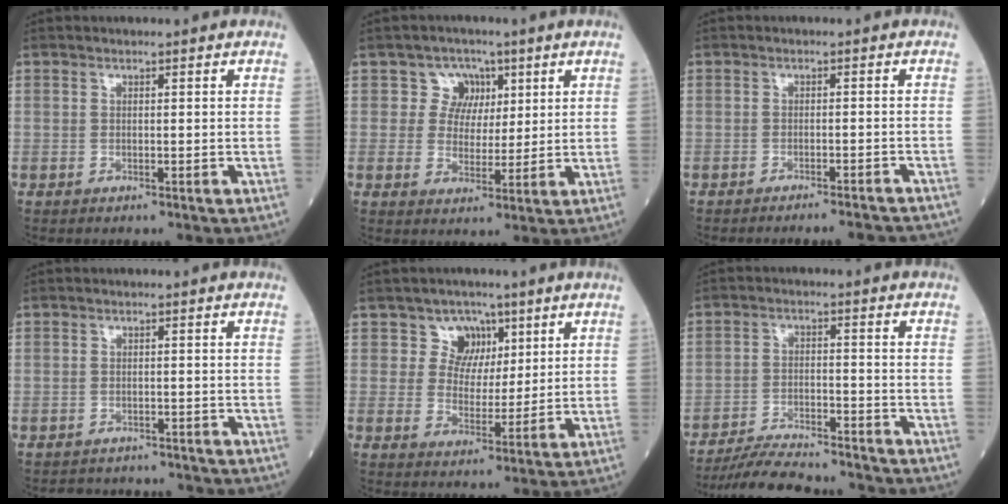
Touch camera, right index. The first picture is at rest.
{"total": 5.0, "force": [2.2, 4.5, 0.6], "torque": [-0.001, 0.012, 0.036]}
{"total": 7.1, "force": [-6.9, 0.5, 1.6], "torque": [-0.009, -0.004, -0.076]}
{"total": 5.0, "force": [-4.6, 2.0, -0.3], "torque": [0.006, 0.011, -0.057]}
{"total": 5.4, "force": [2.9, 4.5, 0.8], "torque": [-0.006, 0.007, 0.052]}
{"total": 12.6, "force": [-11.9, 1.3, 4.1], "torque": [-0.065, -0.005, -0.184]}